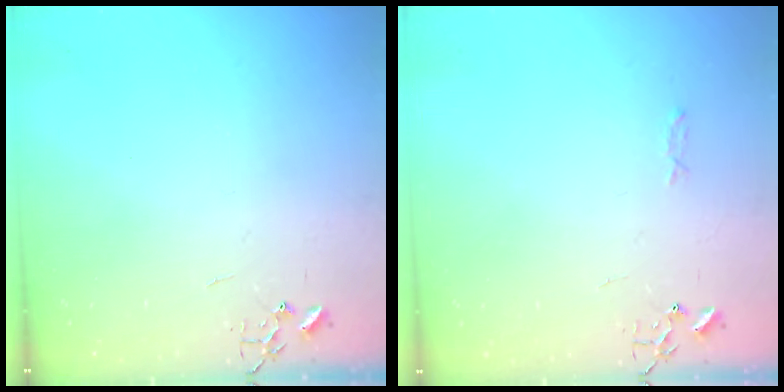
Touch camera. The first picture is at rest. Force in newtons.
{"total": 3.3, "press": 3.3, "slide": 0.5}